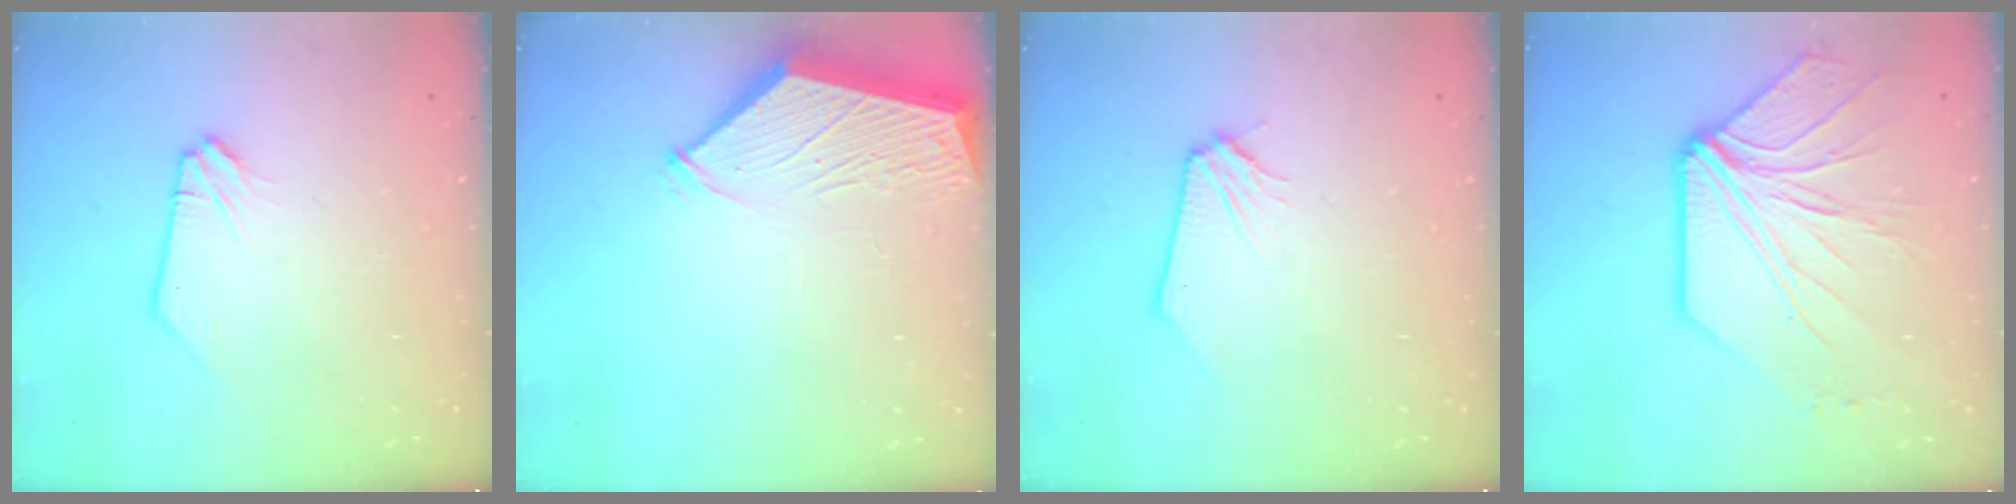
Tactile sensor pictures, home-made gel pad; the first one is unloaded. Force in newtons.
{"total": 3.0, "press": 3.0, "slide": 0.3}
{"total": 0.0}
{"total": 10.7, "press": 10.6, "slide": 1.5}